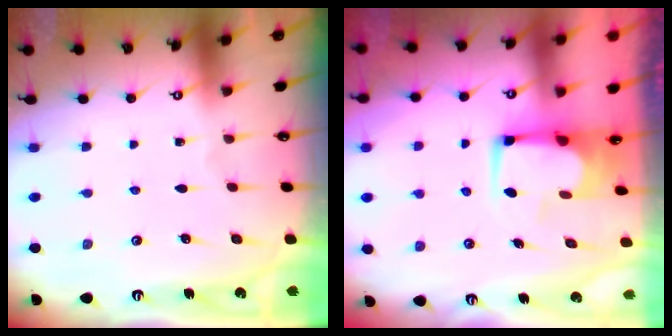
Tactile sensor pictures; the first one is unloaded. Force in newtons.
{"total": 3.7, "press": 3.7, "slide": 0.3}